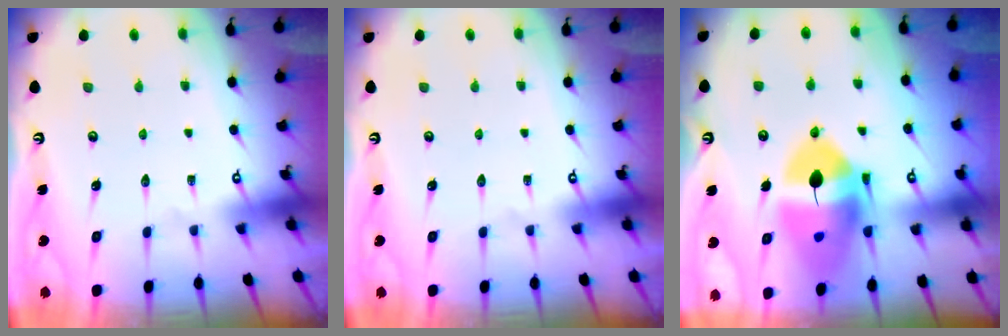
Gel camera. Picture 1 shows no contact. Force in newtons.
{"total": 0.0}
{"total": 18.1, "press": 18.0, "slide": 2.4}